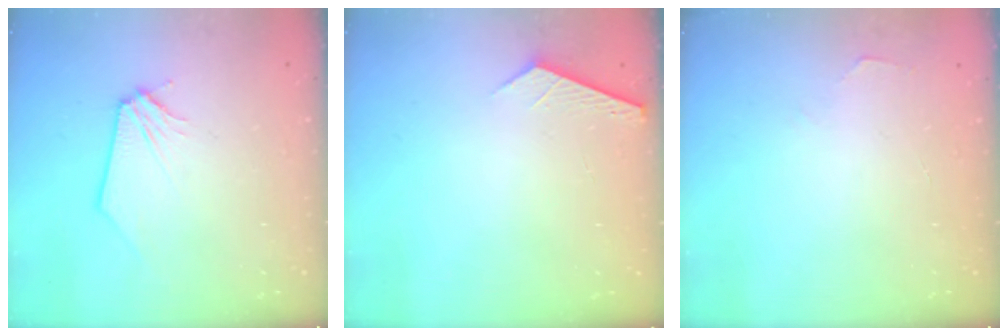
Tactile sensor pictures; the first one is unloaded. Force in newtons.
{"total": 2.8, "press": 2.8, "slide": 0.3}
{"total": 1.9, "press": 1.9, "slide": 0.3}